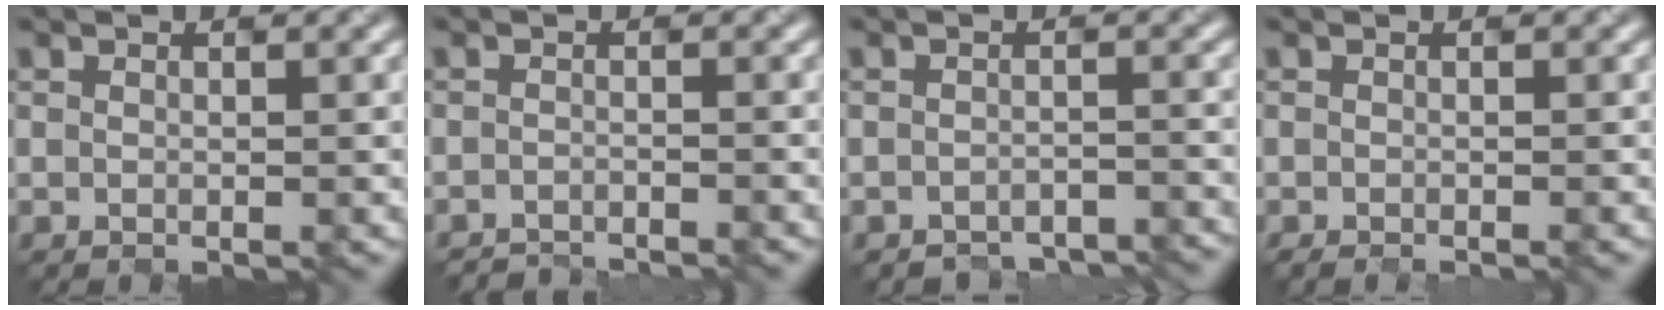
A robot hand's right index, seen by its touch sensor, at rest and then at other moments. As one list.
[{"total": 2.1, "force": [-2.1, -0.1, 0.0], "torque": [0.013, -0.005, -0.036]}, {"total": 3.6, "force": [-3.5, 0.3, -0.3], "torque": [0.005, -0.002, -0.041]}, {"total": 0.8, "force": [-0.4, 0.3, 0.6], "torque": [-0.002, 0.001, -0.005]}]